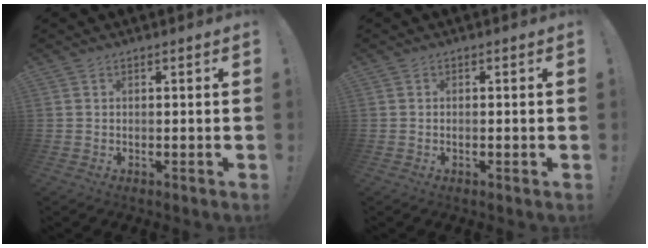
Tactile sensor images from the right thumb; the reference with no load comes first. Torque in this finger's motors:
{"motor_torque": [0.10, -0.06, -0.41, 0.27, -0.02]}